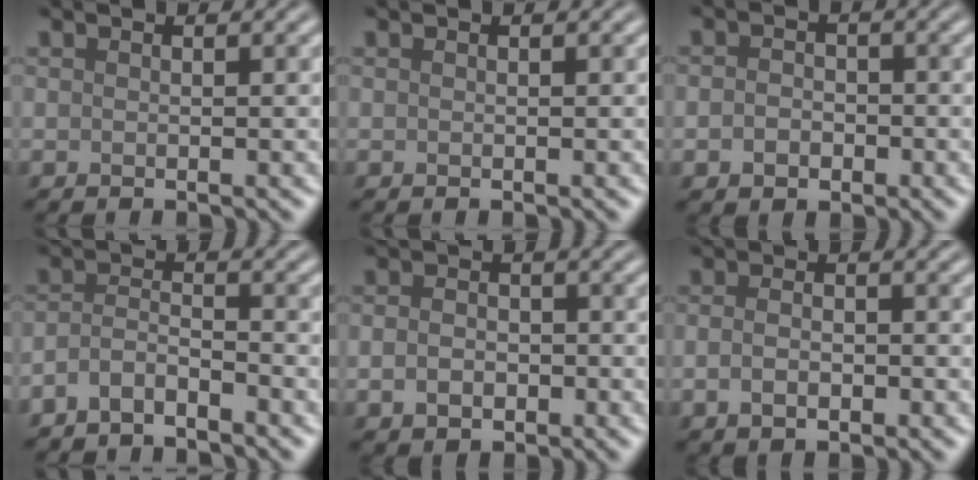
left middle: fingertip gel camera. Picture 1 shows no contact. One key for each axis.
{"total": 0.0}
{"total": 2.1, "fx": -0.7, "fy": 1.7, "fz": 1.1, "tx": -0.017, "ty": -0.002, "tz": -0.017}
{"total": 2.6, "fx": -2.1, "fy": 0.8, "fz": 1.3, "tx": -0.029, "ty": 0.003, "tz": -0.050}
{"total": 2.7, "fx": -0.8, "fy": 2.0, "fz": 1.7, "tx": -0.031, "ty": -0.001, "tz": -0.019}
{"total": 2.7, "fx": -0.8, "fy": 1.5, "fz": 2.0, "tx": -0.034, "ty": -0.002, "tz": -0.015}